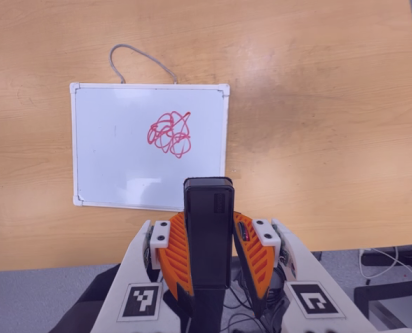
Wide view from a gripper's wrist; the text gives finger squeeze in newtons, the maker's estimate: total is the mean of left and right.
{"total": 4.1, "left": 2.9, "right": 5.4}